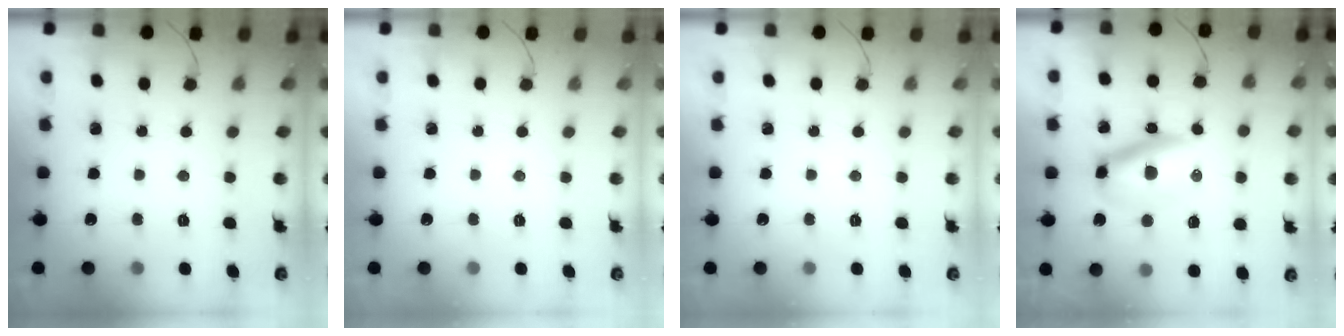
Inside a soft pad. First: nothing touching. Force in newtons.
{"total": 0.0}
{"total": 0.0}
{"total": 8.4, "press": 8.1, "slide": 2.0}